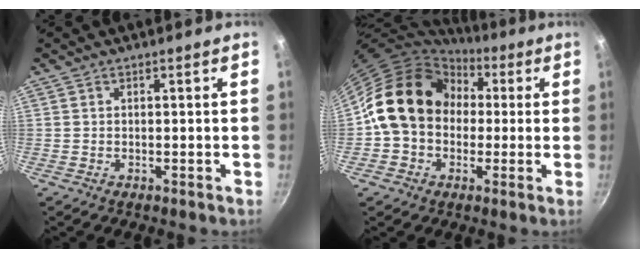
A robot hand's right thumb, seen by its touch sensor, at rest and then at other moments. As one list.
[{"total": 16.5, "force": [2.3, 13.5, 9.3], "torque": [-0.122, 0.036, 0.028]}]